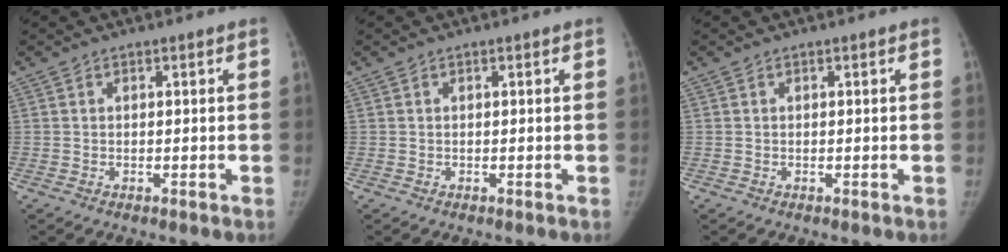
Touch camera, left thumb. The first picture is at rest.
{"total": 0.0}
{"total": 0.0}